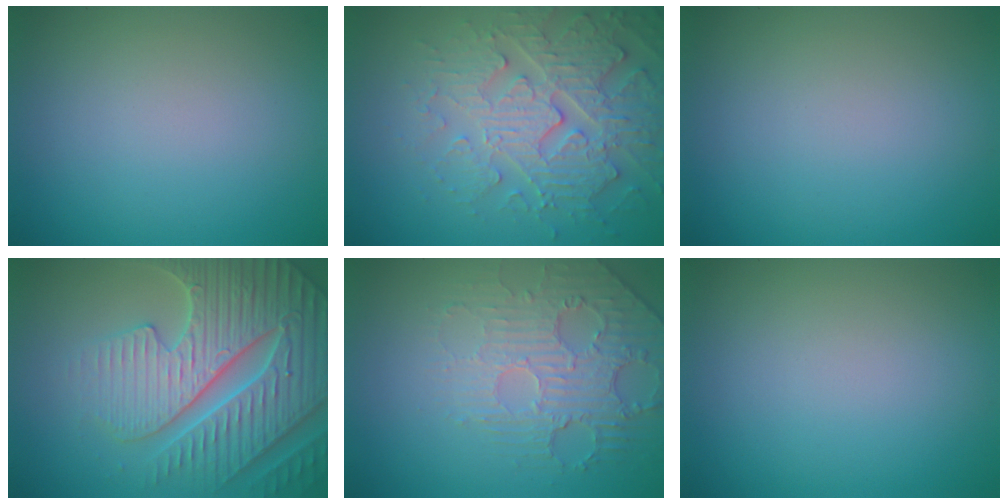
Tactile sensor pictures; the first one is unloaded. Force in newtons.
{"total": 5.5, "press": 5.1, "slide": 2.0}
{"total": 0.0}
{"total": 7.4, "press": 7.2, "slide": 1.7}
{"total": 2.9, "press": 2.4, "slide": 1.6}
{"total": 0.0}